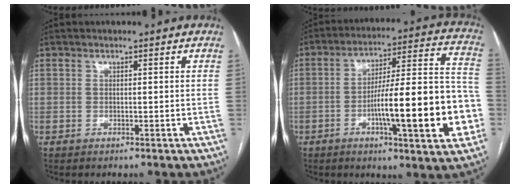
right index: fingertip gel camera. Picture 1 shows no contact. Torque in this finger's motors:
{"motor_torque": [1.45, -0.68, 1.05, 0.21]}